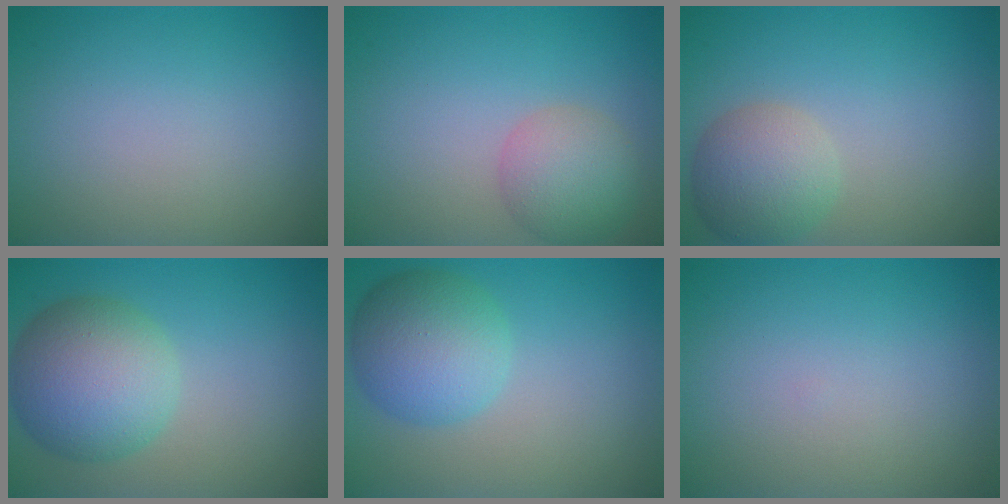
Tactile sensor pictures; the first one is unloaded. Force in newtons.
{"total": 4.1, "press": 4.1, "slide": 0.3}
{"total": 4.5, "press": 4.5, "slide": 0.1}
{"total": 7.6, "press": 7.6, "slide": 0.3}
{"total": 5.9, "press": 5.9, "slide": 0.3}
{"total": 0.0}